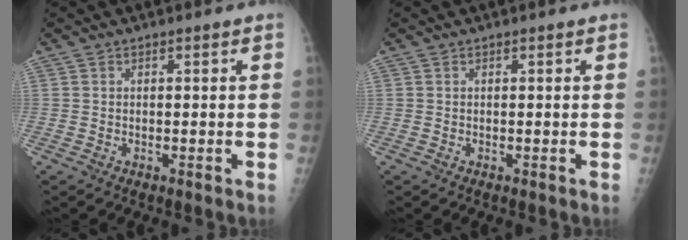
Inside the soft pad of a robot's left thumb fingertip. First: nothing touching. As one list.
[{"total": 0.0}]